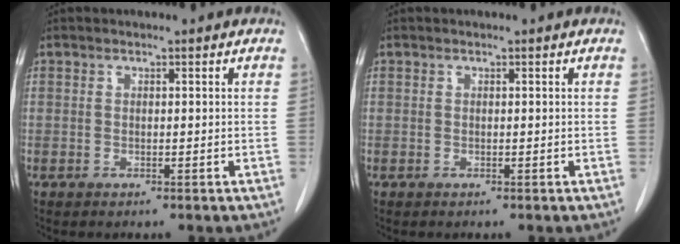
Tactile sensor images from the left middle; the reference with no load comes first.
{"total": 0.0}